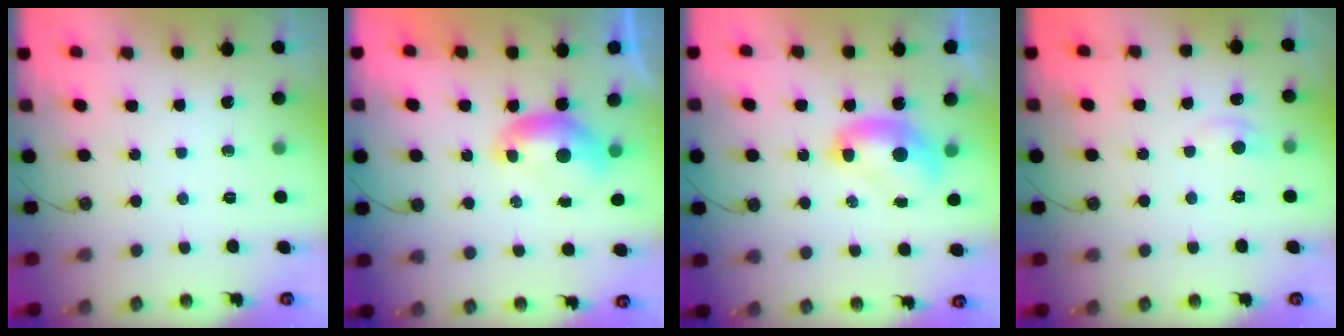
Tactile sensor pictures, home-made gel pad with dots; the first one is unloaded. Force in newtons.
{"total": 0.0}
{"total": 2.0, "press": 2.0, "slide": 0.2}
{"total": 1.0, "press": 0.5, "slide": 0.9}